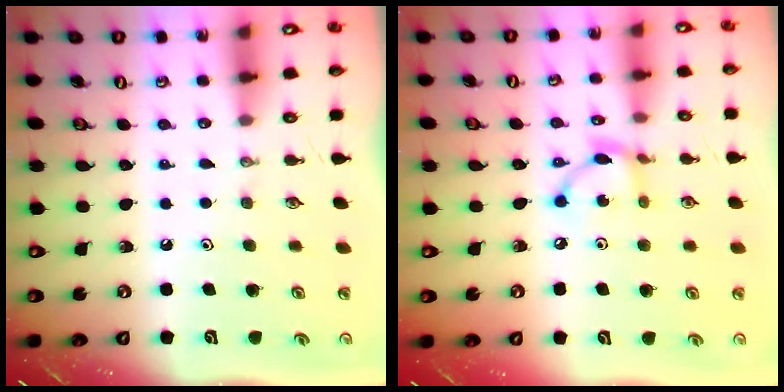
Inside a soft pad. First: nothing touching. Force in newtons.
{"total": 6.4, "press": 6.4, "slide": 0.2}